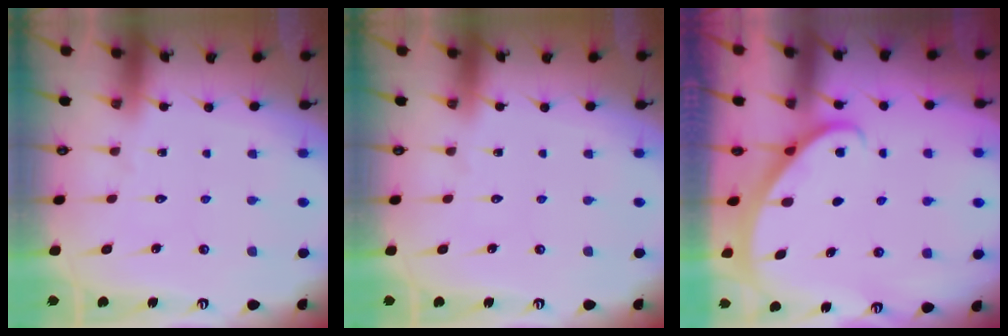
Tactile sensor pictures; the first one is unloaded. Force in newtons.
{"total": 0.0}
{"total": 1.9, "press": 1.9, "slide": 0.2}